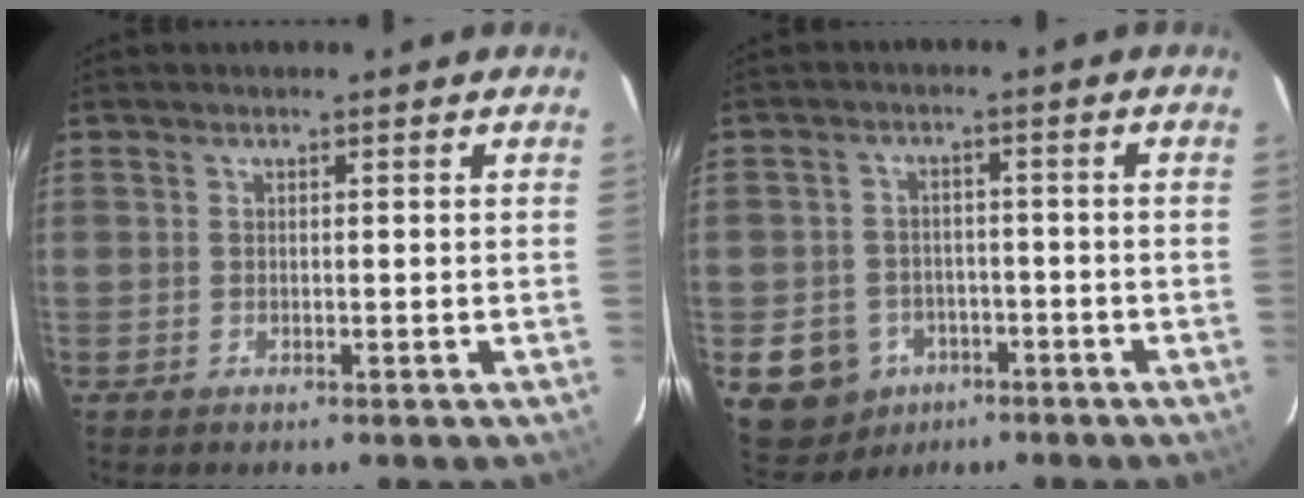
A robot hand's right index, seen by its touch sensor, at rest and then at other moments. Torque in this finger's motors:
{"motor_torque": [-0.02, -0.05, -0.63, -0.15]}